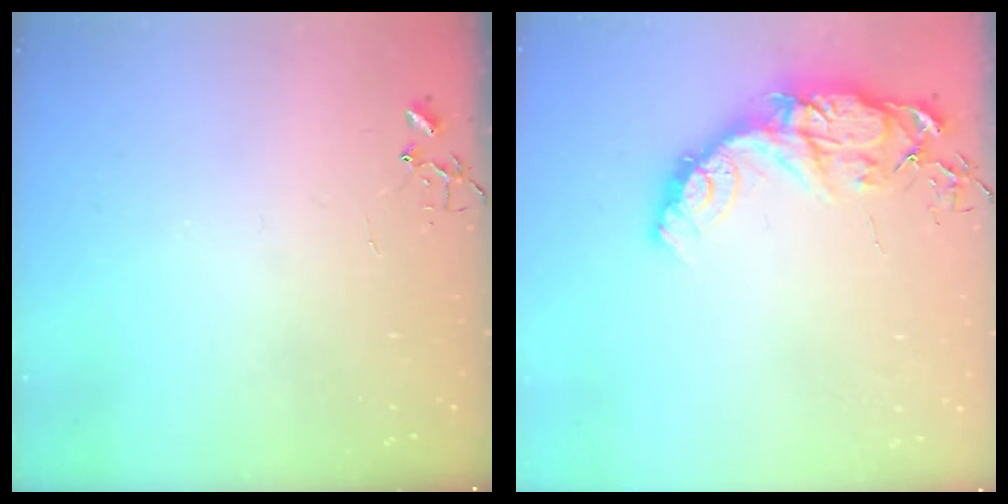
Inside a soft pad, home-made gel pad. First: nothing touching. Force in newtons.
{"total": 14.3, "press": 14.3, "slide": 1.1}